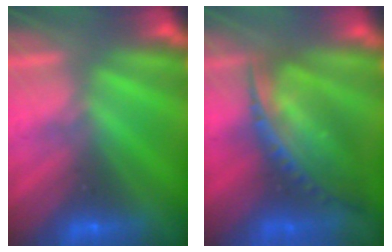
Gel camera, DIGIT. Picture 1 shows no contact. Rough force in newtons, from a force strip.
{"total": 7.1}